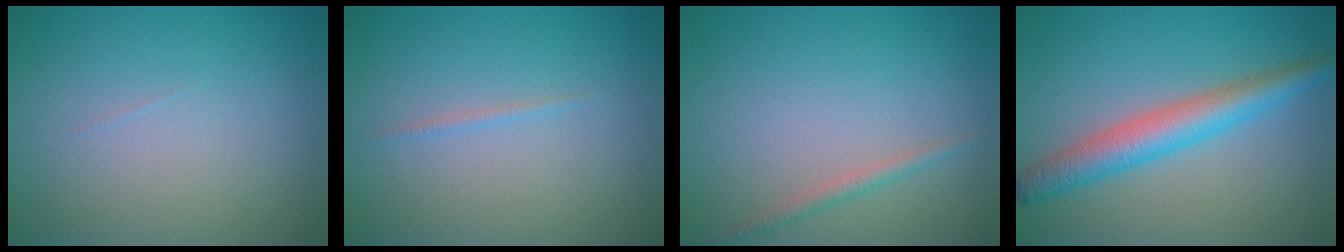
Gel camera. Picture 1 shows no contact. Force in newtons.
{"total": 0.5, "press": 0.5, "slide": 0.1}
{"total": 1.2, "press": 1.1, "slide": 0.1}
{"total": 4.7, "press": 4.7, "slide": 0.1}